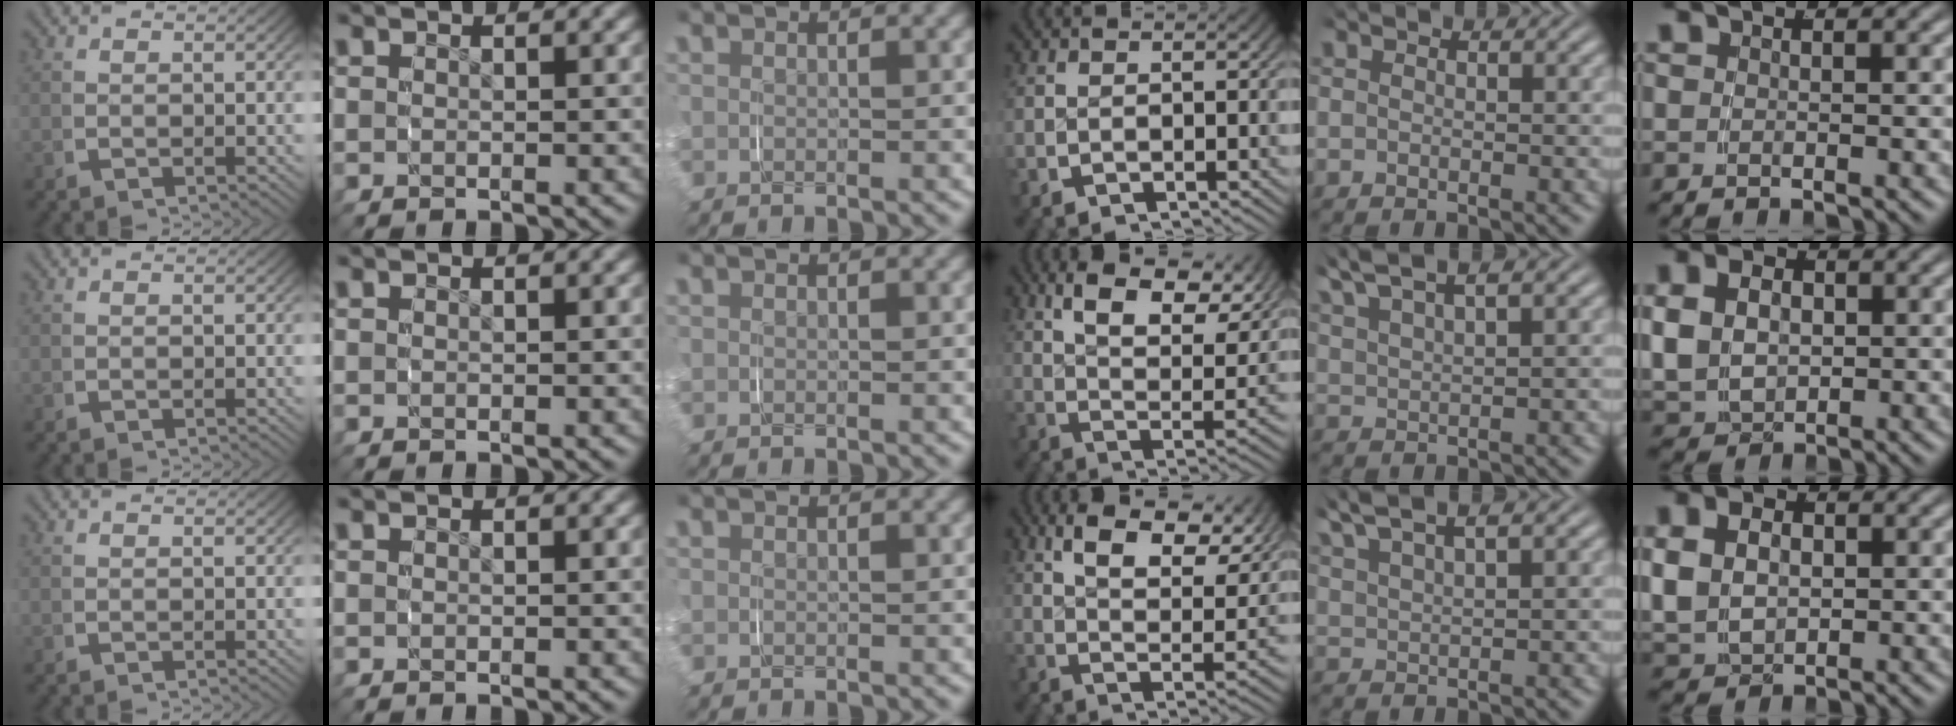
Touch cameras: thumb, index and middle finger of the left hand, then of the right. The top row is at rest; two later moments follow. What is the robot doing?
{"motion": "grasp_and_lifting", "object": "shorts"}